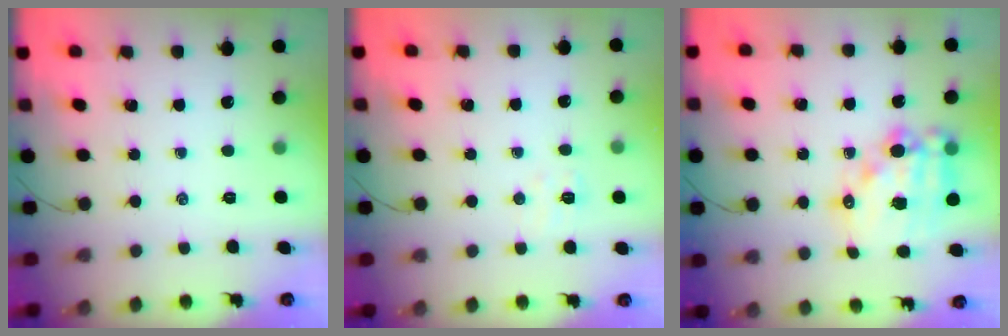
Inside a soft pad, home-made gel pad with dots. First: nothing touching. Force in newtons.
{"total": 3.6, "press": 3.4, "slide": 1.2}
{"total": 16.7, "press": 16.2, "slide": 3.7}